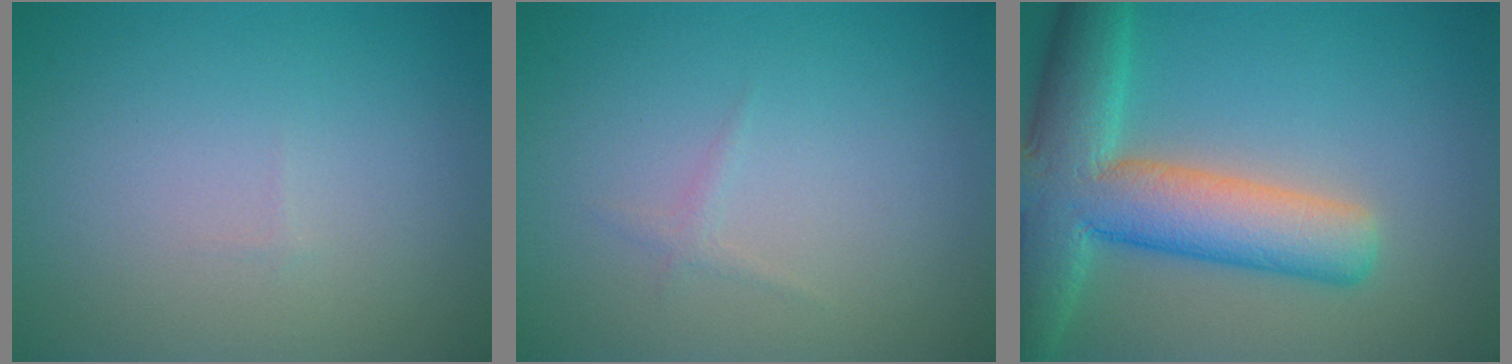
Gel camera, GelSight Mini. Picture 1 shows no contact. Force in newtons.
{"total": 0.6, "press": 0.6, "slide": 0.0}
{"total": 10.0, "press": 9.9, "slide": 0.8}